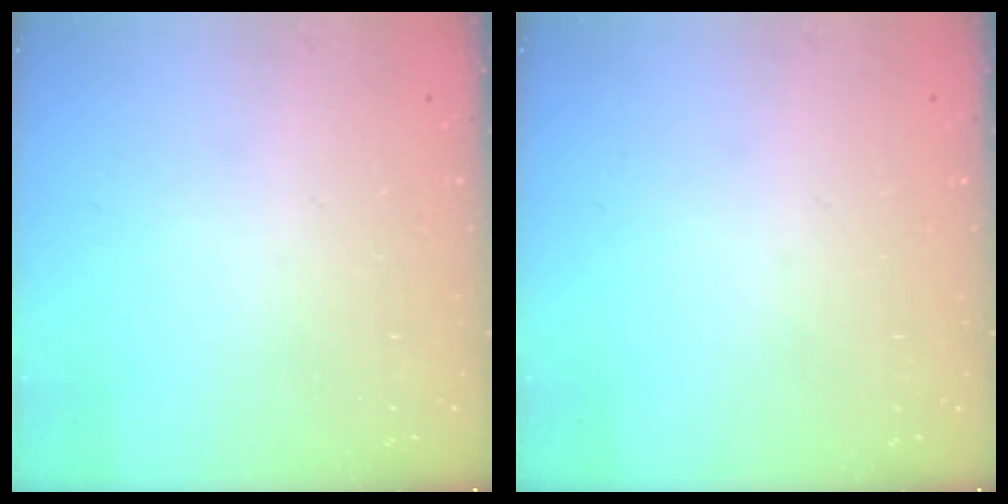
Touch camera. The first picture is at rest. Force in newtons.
{"total": 0.0}